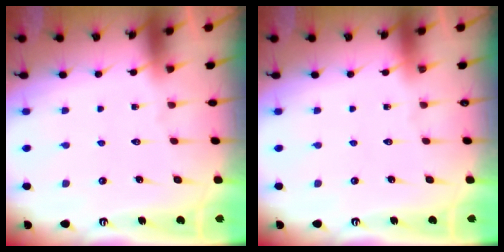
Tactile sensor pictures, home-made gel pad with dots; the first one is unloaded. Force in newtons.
{"total": 0.0}